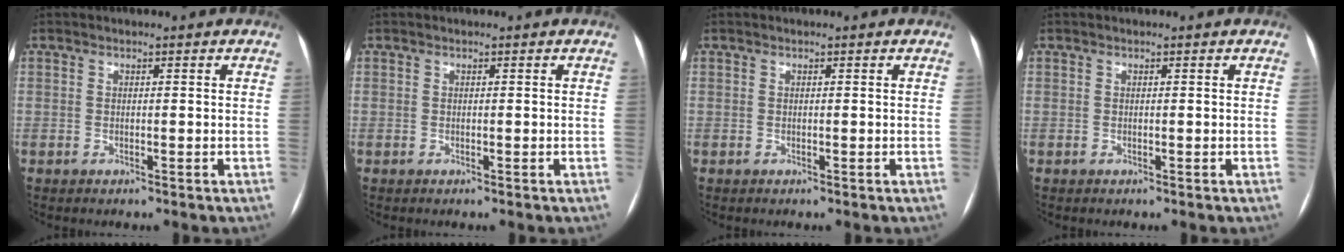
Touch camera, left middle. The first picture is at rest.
{"total": 0.0}
{"total": 0.0}
{"total": 0.0}